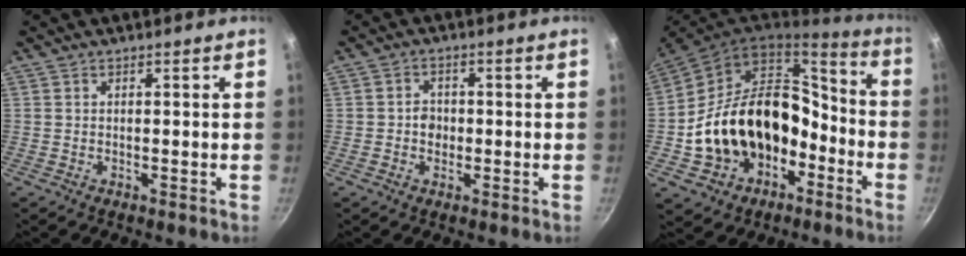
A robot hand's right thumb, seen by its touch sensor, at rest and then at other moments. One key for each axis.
{"total": 2.9, "fx": -0.4, "fy": 2.5, "fz": 1.4, "tx": -0.005, "ty": 0.009, "tz": -0.008}
{"total": 22.7, "fx": -5.4, "fy": 16.8, "fz": 14.3, "tx": -0.217, "ty": 0.077, "tz": -0.070}